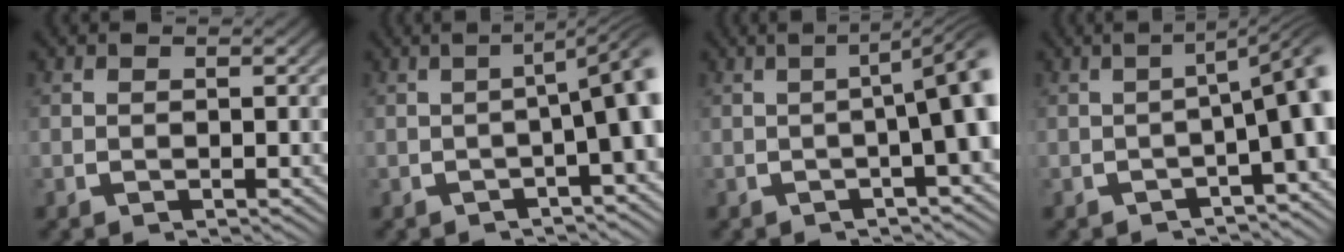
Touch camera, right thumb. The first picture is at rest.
{"total": 5.9, "force": [-0.4, 1.8, 5.6], "torque": [-0.076, 0.010, -0.006]}
{"total": 6.4, "force": [0.3, 1.8, 6.1], "torque": [-0.079, 0.015, 0.000]}
{"total": 6.3, "force": [-1.1, 2.1, 5.9], "torque": [-0.081, 0.005, -0.012]}